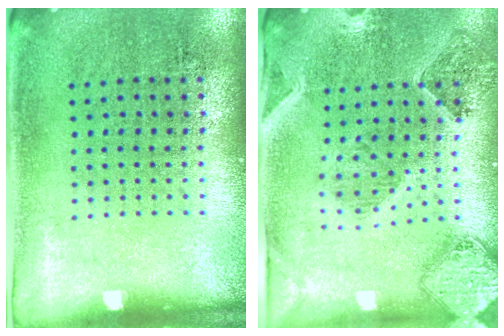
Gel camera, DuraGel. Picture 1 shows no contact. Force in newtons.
{"total": 1.5, "press": 1.4, "slide": 0.4}